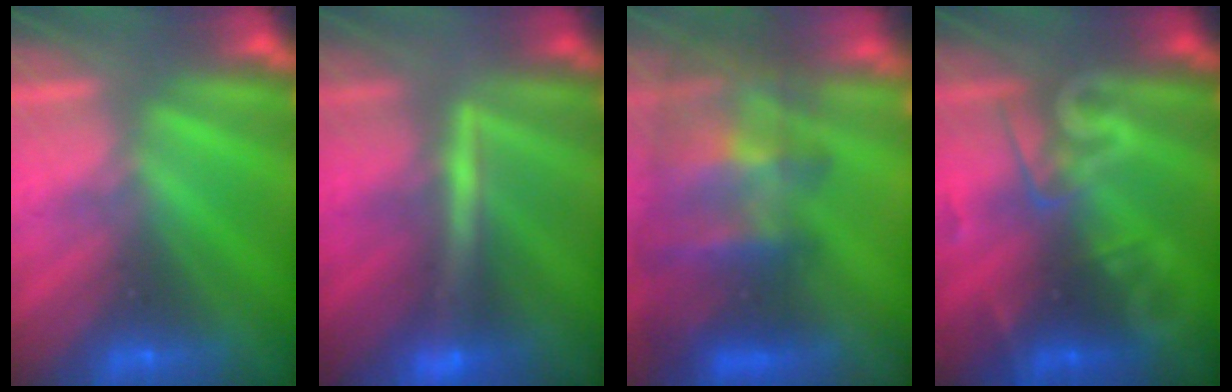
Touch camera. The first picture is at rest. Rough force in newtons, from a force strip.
{"total": 2.4}
{"total": 10.8}
{"total": 2.8}